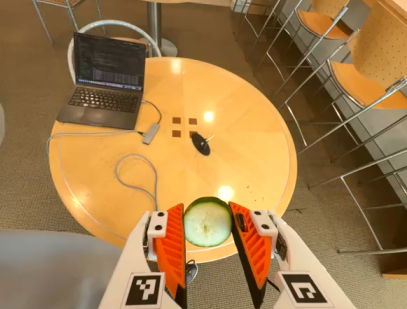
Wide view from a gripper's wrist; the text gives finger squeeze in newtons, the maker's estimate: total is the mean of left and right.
{"total": 9.0, "left": 9.1, "right": 8.8}